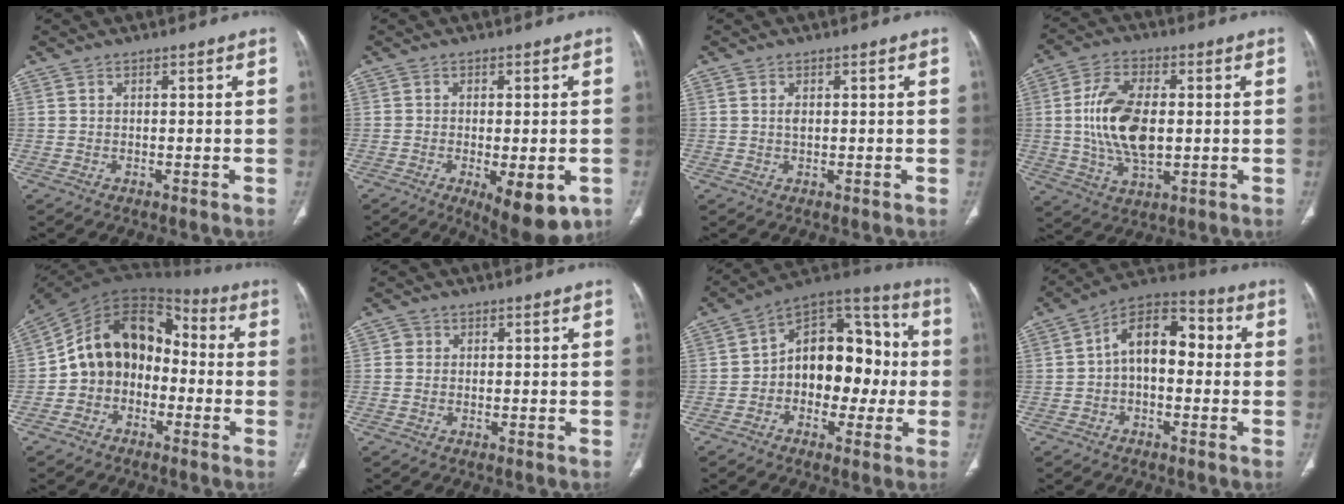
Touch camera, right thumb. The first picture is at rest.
{"total": 10.6, "force": [-4.4, 4.1, 8.8], "torque": [-0.112, -0.006, -0.054]}
{"total": 1.1, "force": [0.2, 0.6, 0.9], "torque": [-0.017, 0.002, 0.007]}
{"total": 14.2, "force": [0.5, 7.7, 11.9], "torque": [-0.226, 0.001, 0.011]}
{"total": 14.9, "force": [-2.0, 11.6, 9.2], "torque": [-0.120, 0.066, -0.049]}
{"total": 1.1, "force": [0.1, 1.1, 0.2], "torque": [0.003, 0.003, 0.001]}
{"total": 17.8, "force": [-1.0, 11.8, 13.3], "torque": [-0.146, 0.054, -0.025]}
{"total": 12.0, "force": [0.4, 7.4, 9.5], "torque": [-0.126, 0.041, -0.008]}